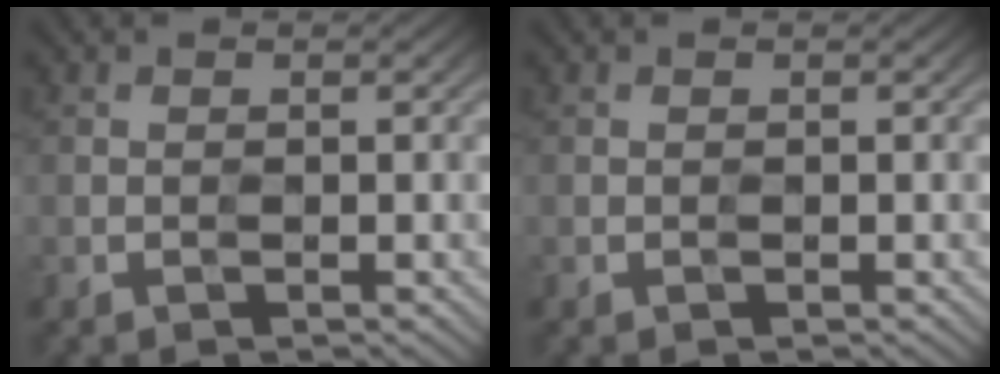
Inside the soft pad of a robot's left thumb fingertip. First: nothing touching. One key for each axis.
{"total": 0.0}